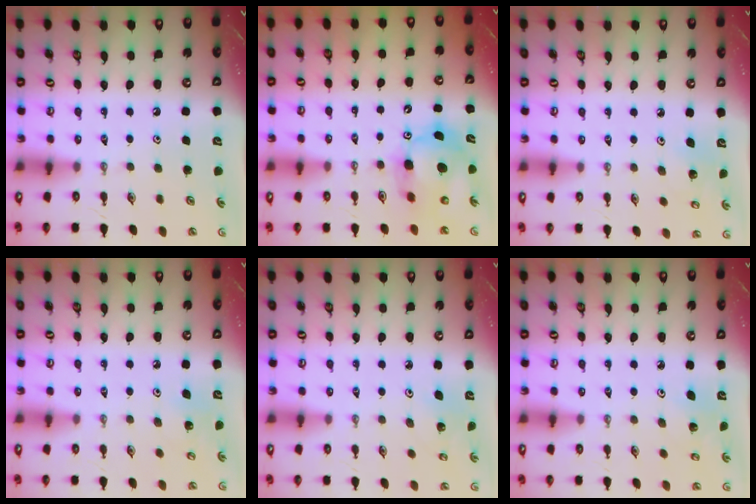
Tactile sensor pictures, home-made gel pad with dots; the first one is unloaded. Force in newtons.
{"total": 11.0, "press": 10.7, "slide": 2.5}
{"total": 4.9, "press": 4.8, "slide": 0.3}
{"total": 4.7, "press": 4.6, "slide": 0.4}
{"total": 1.8, "press": 1.8, "slide": 0.1}
{"total": 3.8, "press": 3.7, "slide": 1.0}